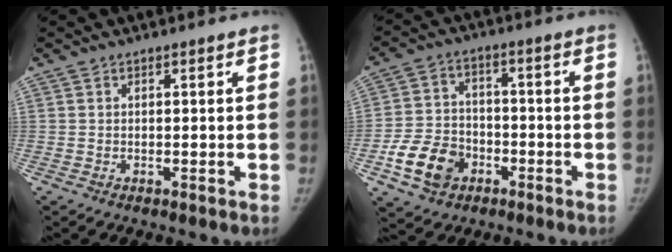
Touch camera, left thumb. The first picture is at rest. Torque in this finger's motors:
{"motor_torque": [-0.15, 0.25, 0.26, -0.26, 0.07]}